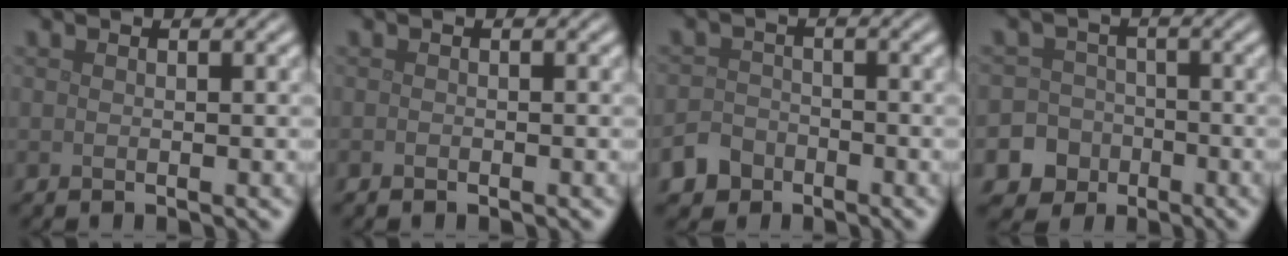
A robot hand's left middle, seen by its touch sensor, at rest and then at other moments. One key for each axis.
{"total": 0.0}
{"total": 3.3, "fx": -2.3, "fy": 2.3, "fz": 0.5, "tx": 0.005, "ty": -0.001, "tz": -0.044}
{"total": 6.9, "fx": -3.6, "fy": 5.8, "fz": 0.8, "tx": 0.004, "ty": -0.018, "tz": -0.078}